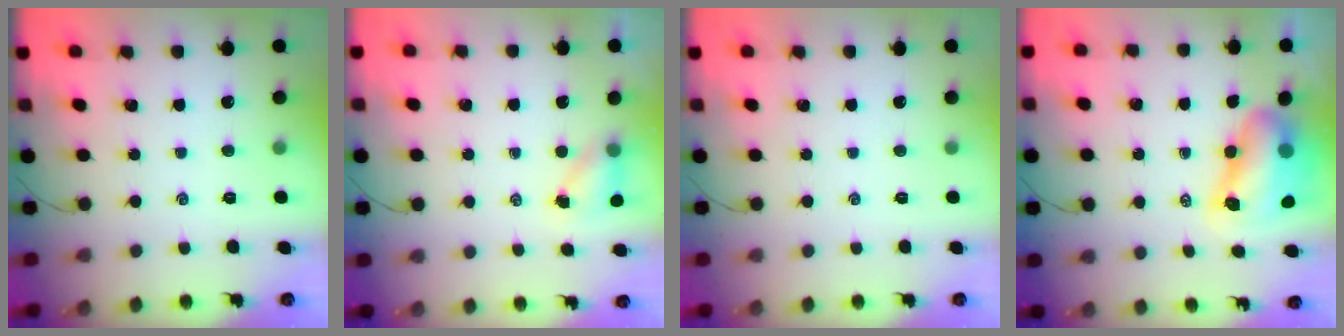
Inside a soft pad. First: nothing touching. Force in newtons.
{"total": 4.0, "press": 3.9, "slide": 0.6}
{"total": 0.0}
{"total": 11.4, "press": 11.0, "slide": 3.1}